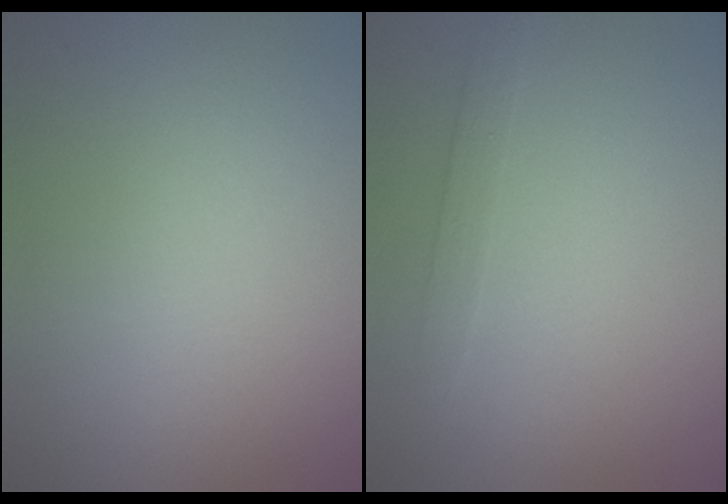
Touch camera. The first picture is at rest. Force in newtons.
{"total": 1.1, "press": 1.1, "slide": 0.1}